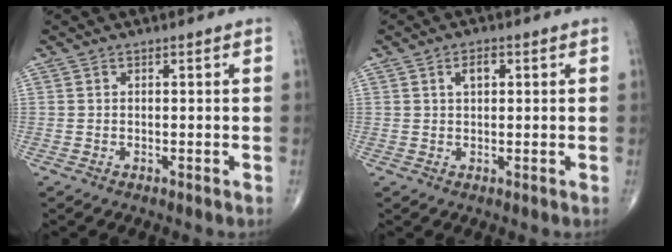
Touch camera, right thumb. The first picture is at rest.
{"total": 2.6, "force": [0.9, 1.5, 2.0], "torque": [-0.027, 0.003, 0.013]}